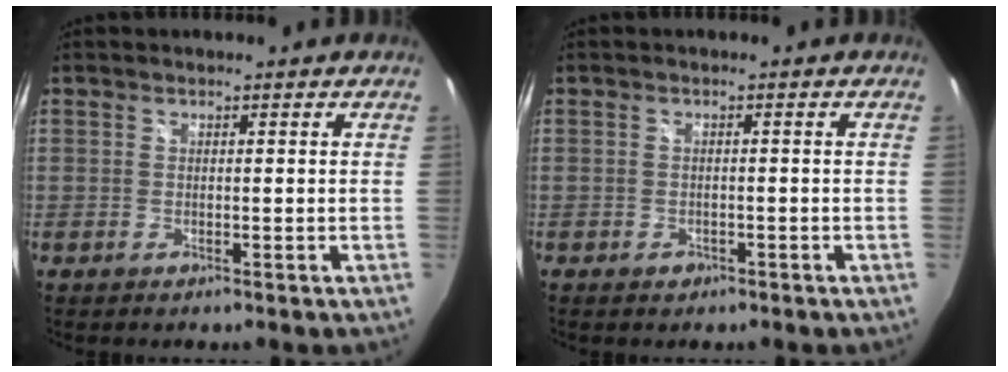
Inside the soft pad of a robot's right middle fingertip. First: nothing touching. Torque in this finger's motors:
{"motor_torque": [0.43, -0.39, 0.02, 0.00]}